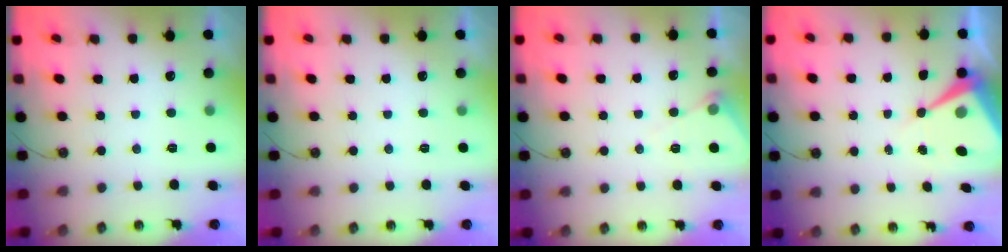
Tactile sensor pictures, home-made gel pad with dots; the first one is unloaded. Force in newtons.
{"total": 2.2, "press": 2.2, "slide": 0.4}
{"total": 6.4, "press": 6.4, "slide": 0.5}
{"total": 9.4, "press": 9.4, "slide": 0.4}